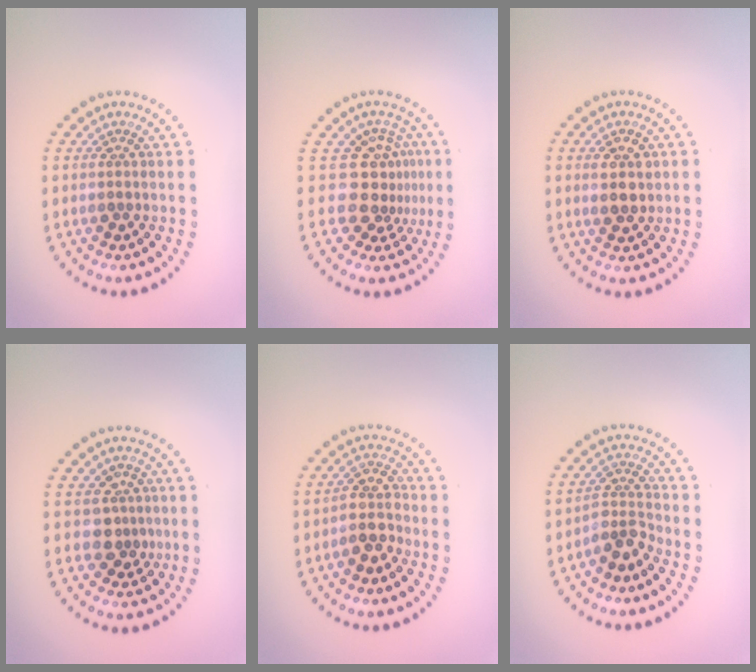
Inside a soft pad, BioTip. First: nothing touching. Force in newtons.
{"total": 3.9, "press": 2.7, "slide": 2.9}
{"total": 2.6, "press": 2.5, "slide": 0.6}
{"total": 2.7, "press": 2.4, "slide": 1.2}
{"total": 3.0, "press": 2.6, "slide": 1.4}
{"total": 2.7, "press": 2.0, "slide": 1.9}